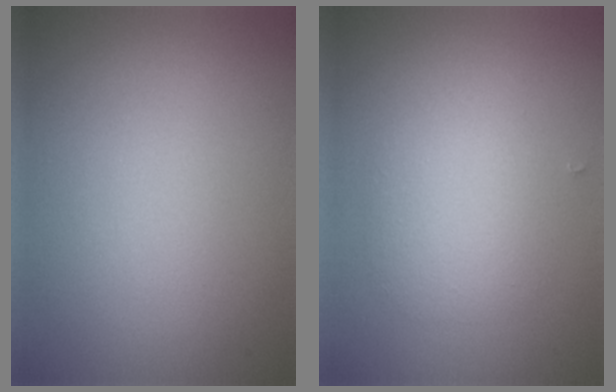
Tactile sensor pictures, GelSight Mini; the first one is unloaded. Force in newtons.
{"total": 3.0, "press": 3.0, "slide": 0.1}